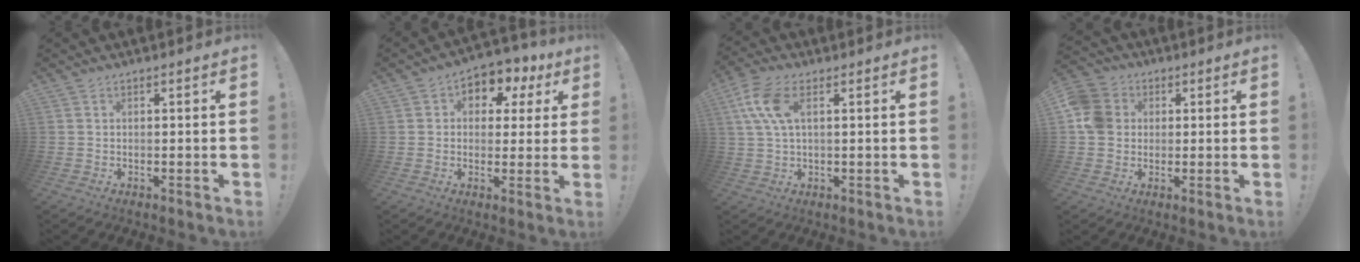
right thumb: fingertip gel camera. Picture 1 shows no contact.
{"total": 6.5, "force": [1.5, 5.6, 2.9], "torque": [-0.026, -0.010, 0.030]}
{"total": 9.6, "force": [3.0, 4.9, 7.7], "torque": [-0.165, 0.003, 0.058]}
{"total": 8.3, "force": [0.8, 7.6, 3.3], "torque": [-0.062, 0.011, 0.019]}